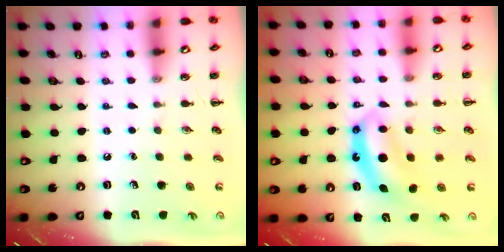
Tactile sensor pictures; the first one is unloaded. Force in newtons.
{"total": 6.9, "press": 6.9, "slide": 0.7}